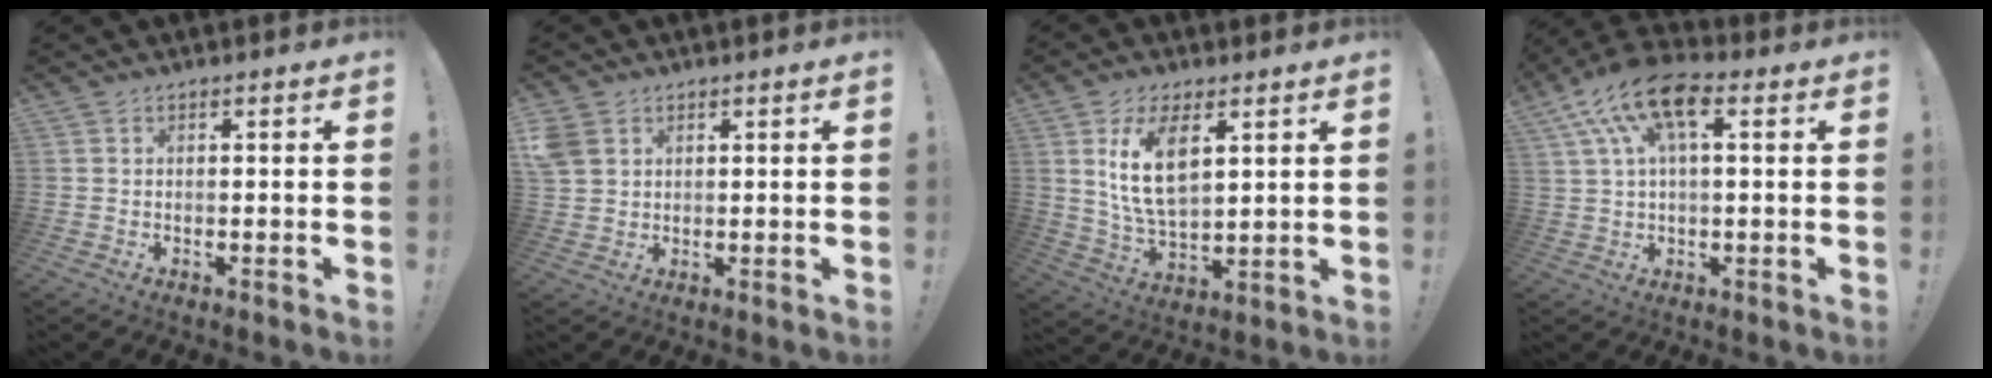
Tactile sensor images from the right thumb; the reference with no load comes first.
{"total": 5.2, "force": [2.4, 3.9, 2.4], "torque": [-0.058, 0.001, 0.051]}
{"total": 12.5, "force": [4.8, 6.1, 9.7], "torque": [-0.195, -0.017, 0.083]}
{"total": 13.0, "force": [5.1, 6.1, 10.2], "torque": [-0.201, -0.003, 0.090]}